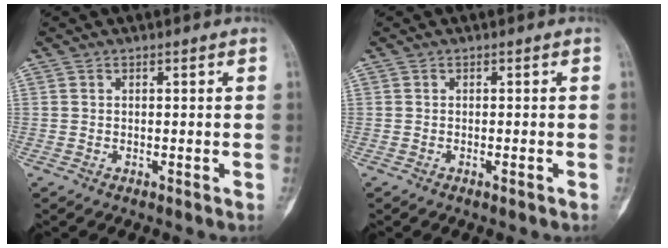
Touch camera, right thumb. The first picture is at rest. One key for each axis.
{"total": 0.8, "fx": -0.4, "fy": 0.1, "fz": 0.7, "tx": -0.014, "ty": 0.000, "tz": -0.005}